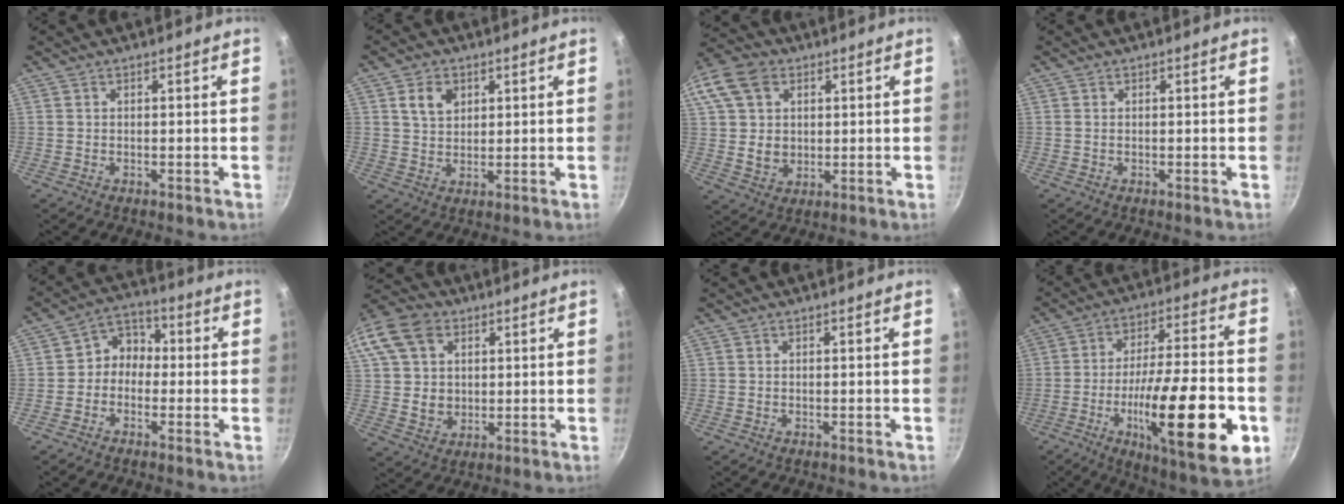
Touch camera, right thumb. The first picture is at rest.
{"total": 5.3, "force": [2.1, 3.8, 3.1], "torque": [-0.040, -0.006, 0.040]}
{"total": 17.7, "force": [5.8, 13.8, 9.5], "torque": [-0.204, 0.017, 0.105]}
{"total": 0.0}
{"total": 5.8, "force": [-1.0, 4.9, 2.9], "torque": [-0.012, 0.026, -0.035]}
{"total": 16.5, "force": [5.2, 12.9, 8.9], "torque": [-0.178, 0.011, 0.093]}
{"total": 0.0}
{"total": 26.1, "force": [-8.0, 7.1, 23.8], "torque": [-0.348, 0.020, -0.119]}